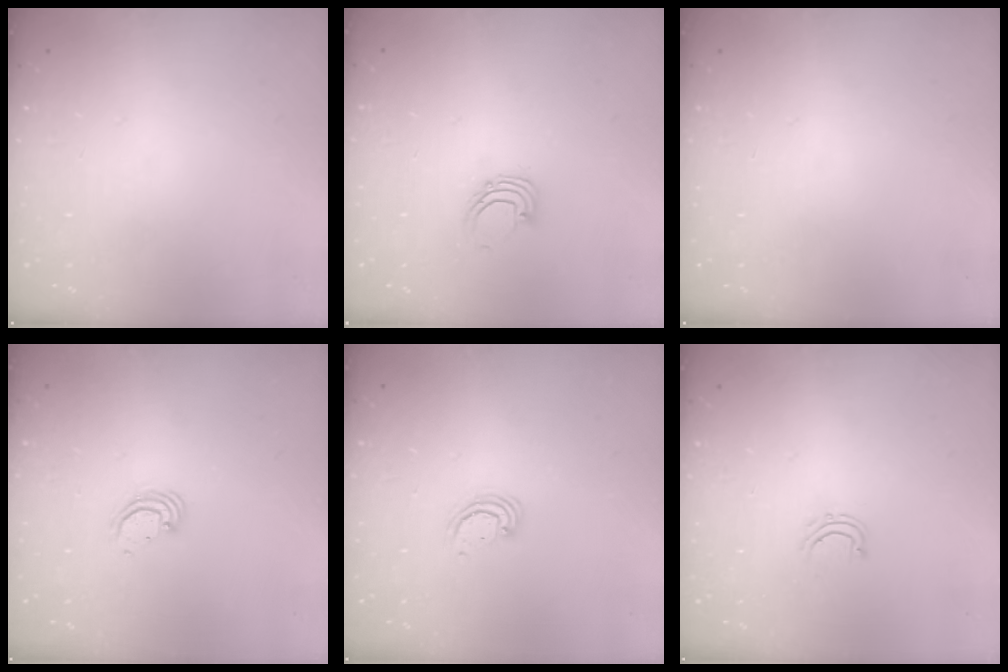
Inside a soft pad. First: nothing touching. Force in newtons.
{"total": 2.6, "press": 2.6, "slide": 0.2}
{"total": 0.0}
{"total": 3.6, "press": 3.6, "slide": 0.3}
{"total": 2.8, "press": 2.8, "slide": 0.3}
{"total": 5.3, "press": 5.2, "slide": 0.6}